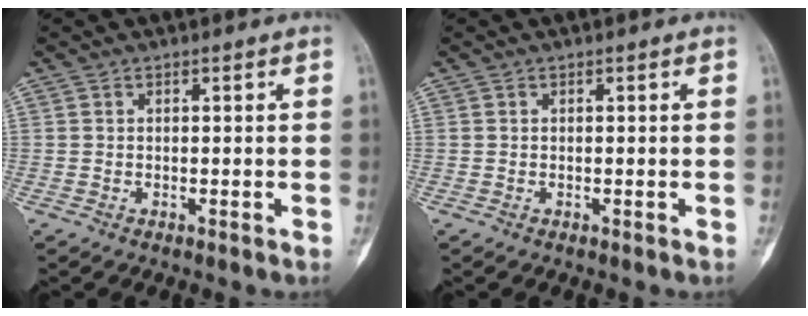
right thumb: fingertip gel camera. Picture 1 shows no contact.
{"total": 0.0}